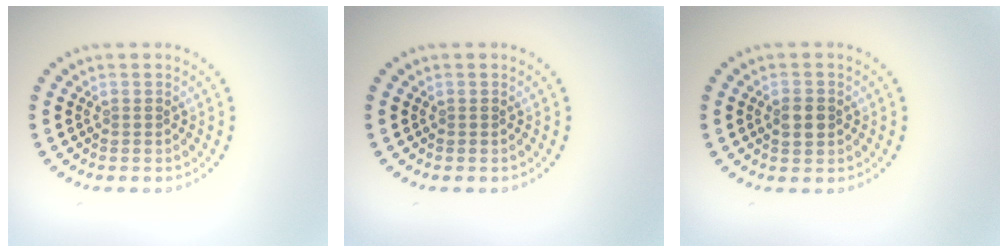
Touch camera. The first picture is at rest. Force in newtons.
{"total": 0.0}
{"total": 2.3, "press": 2.3, "slide": 0.0}